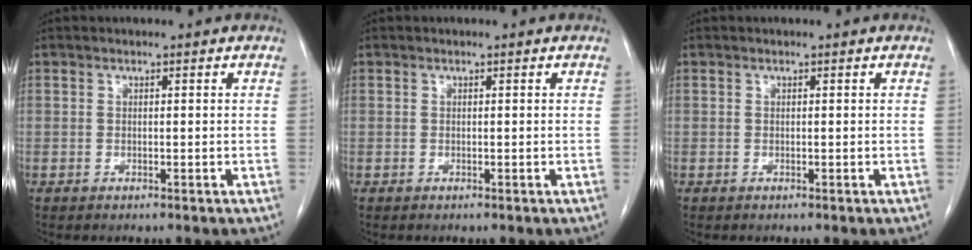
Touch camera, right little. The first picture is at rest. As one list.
[{"total": 0.0}, {"total": 0.0}]